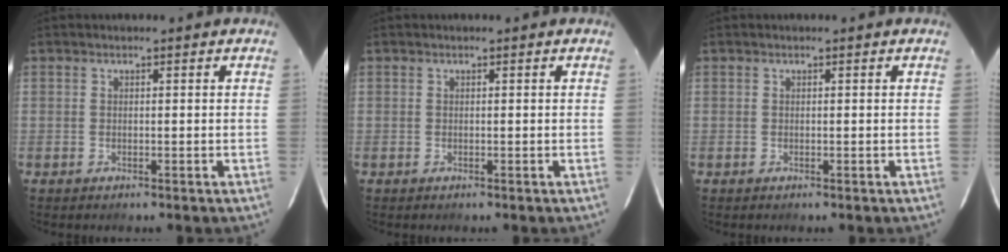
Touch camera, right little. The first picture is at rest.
{"total": 0.0}
{"total": 0.0}